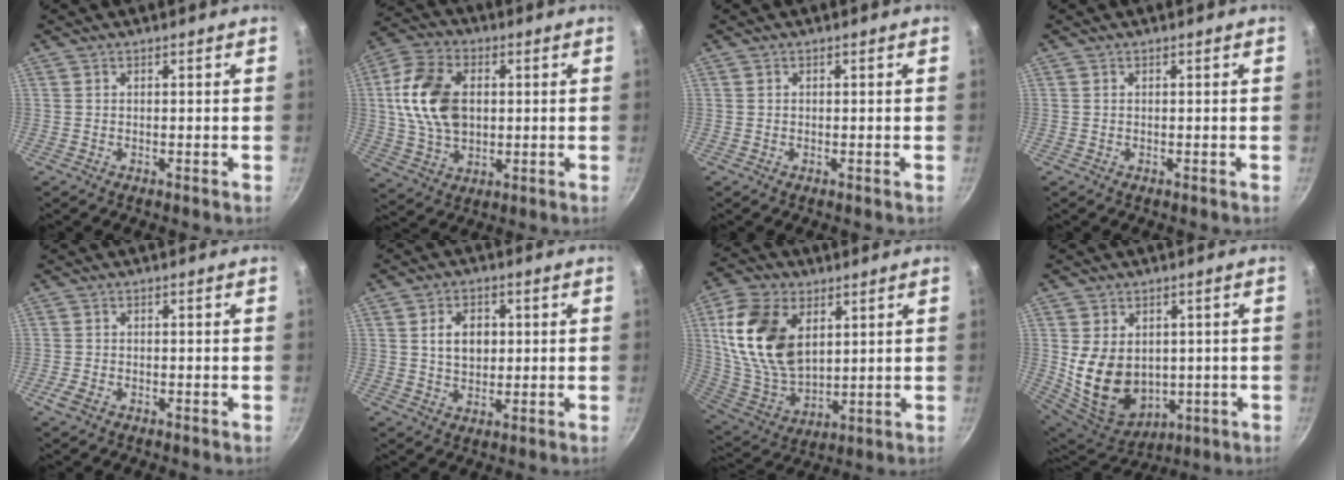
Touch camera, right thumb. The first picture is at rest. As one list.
[{"total": 15.2, "force": [1.8, 10.3, 11.1], "torque": [-0.193, 0.005, 0.030]}, {"total": 0.0}, {"total": 0.0}, {"total": 2.6, "force": [-1.3, 1.6, 1.6], "torque": [-0.037, 0.005, -0.026]}, {"total": 6.5, "force": [1.1, 4.7, 4.4], "torque": [-0.054, 0.000, 0.020]}, {"total": 19.3, "force": [5.7, 12.1, 14.0], "torque": [-0.249, -0.021, 0.121]}, {"total": 14.6, "force": [0.4, 11.1, 9.5], "torque": [-0.157, -0.023, 0.039]}]